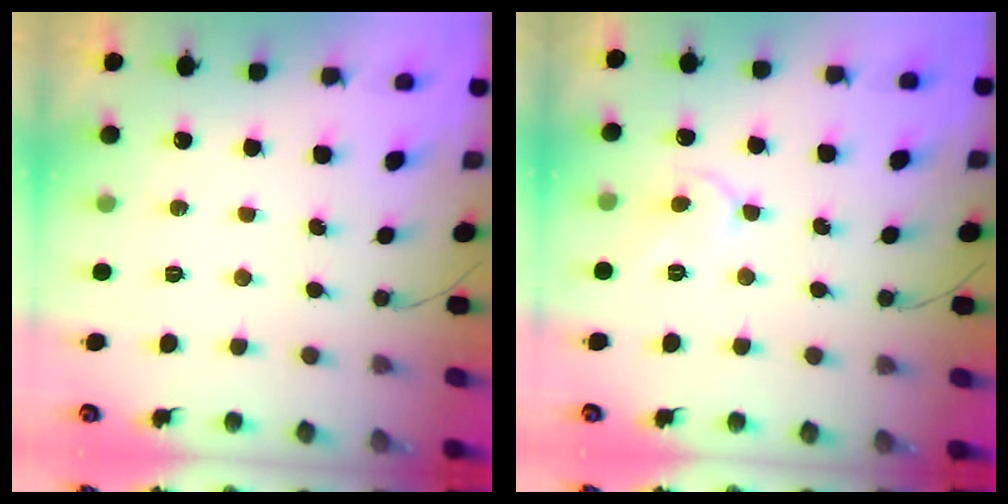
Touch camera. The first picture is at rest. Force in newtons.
{"total": 5.9, "press": 5.9, "slide": 0.8}